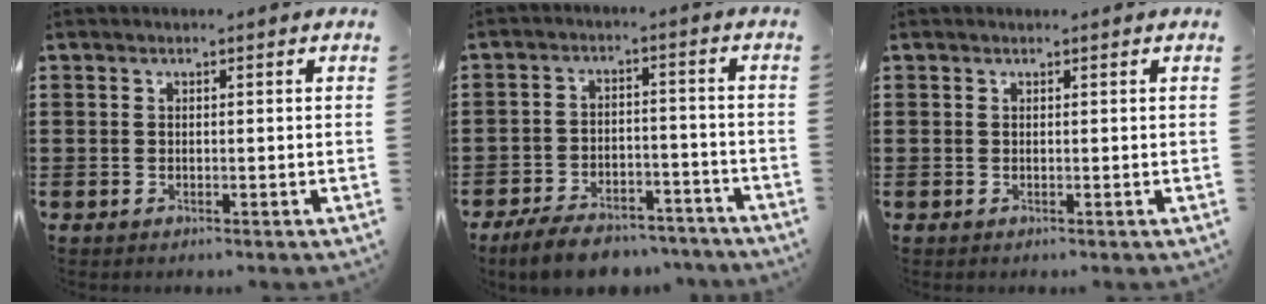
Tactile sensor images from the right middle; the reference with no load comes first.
{"total": 7.3, "force": [-6.6, 1.8, 2.5], "torque": [-0.043, 0.016, -0.126]}
{"total": 0.0}